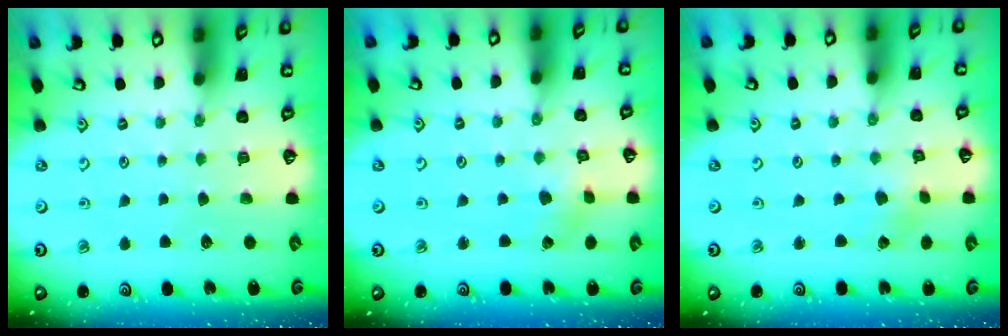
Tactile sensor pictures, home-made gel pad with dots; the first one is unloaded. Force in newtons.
{"total": 0.9, "press": 0.9, "slide": 0.2}
{"total": 0.9, "press": 0.9, "slide": 0.2}